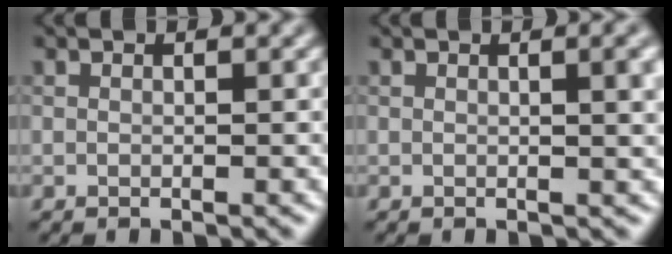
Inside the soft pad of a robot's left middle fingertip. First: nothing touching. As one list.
[{"total": 3.3, "force": [0.8, 1.1, 3.0], "torque": [-0.029, 0.008, 0.008]}]